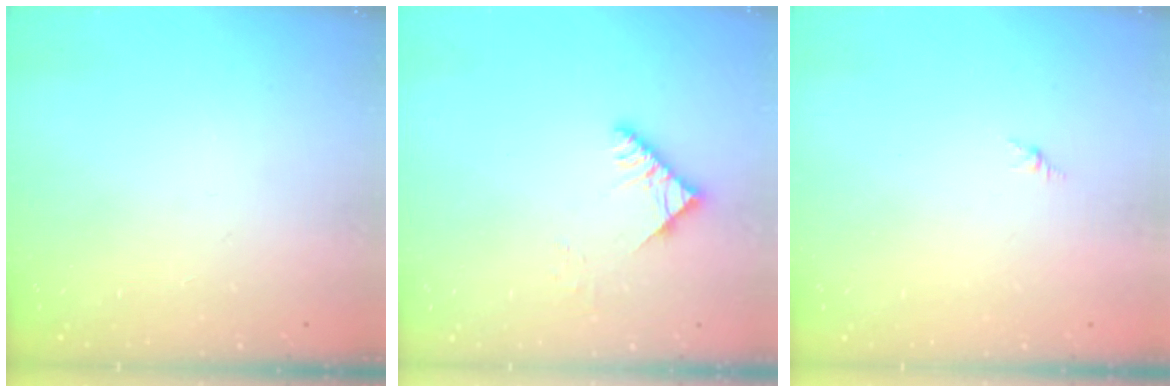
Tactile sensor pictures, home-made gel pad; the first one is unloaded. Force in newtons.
{"total": 4.7, "press": 4.7, "slide": 0.9}
{"total": 0.0}